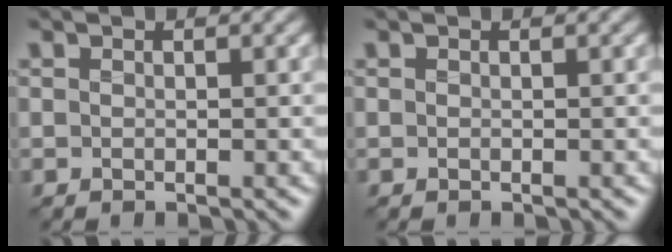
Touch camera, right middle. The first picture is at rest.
{"total": 0.0}